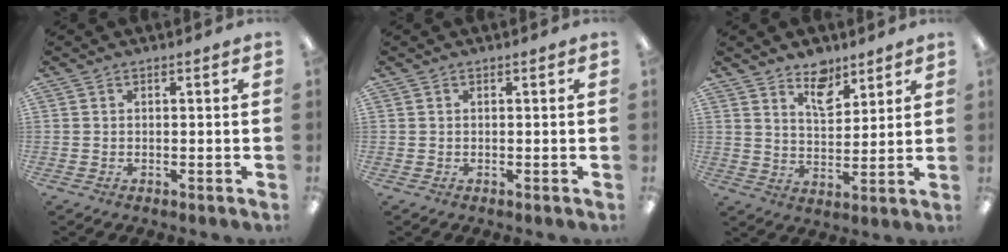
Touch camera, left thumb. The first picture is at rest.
{"total": 0.0}
{"total": 8.2, "force": [6.4, 4.0, 3.3], "torque": [-0.035, -0.036, 0.111]}